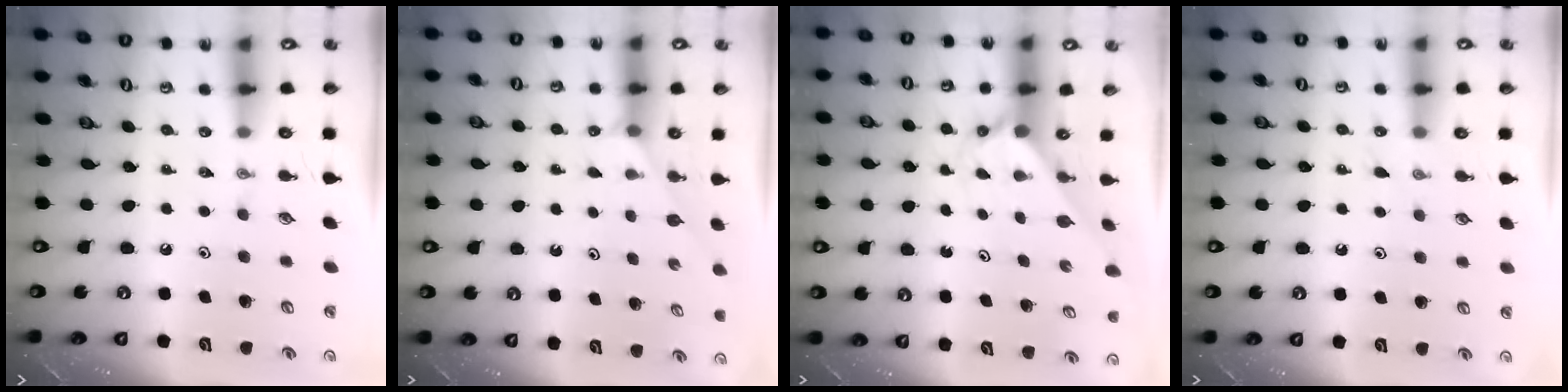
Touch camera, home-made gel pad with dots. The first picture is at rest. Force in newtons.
{"total": 2.2, "press": 2.2, "slide": 0.4}
{"total": 2.0, "press": 2.0, "slide": 0.2}
{"total": 2.9, "press": 2.8, "slide": 0.4}